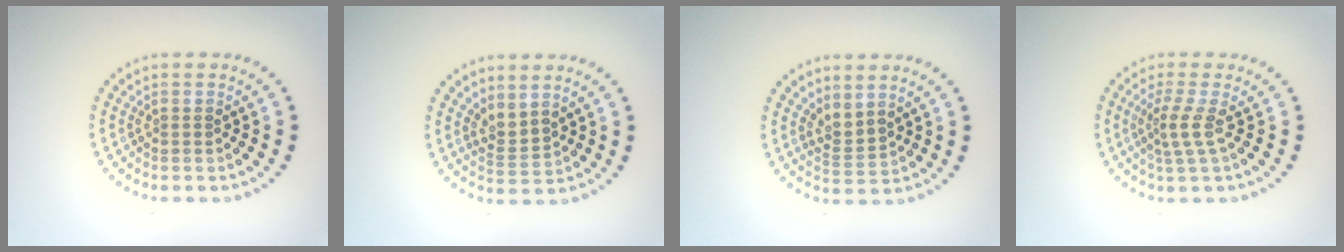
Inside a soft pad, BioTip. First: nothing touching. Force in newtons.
{"total": 2.2, "press": 1.4, "slide": 1.6}
{"total": 2.2, "press": 1.4, "slide": 1.6}
{"total": 2.2, "press": 1.4, "slide": 1.6}